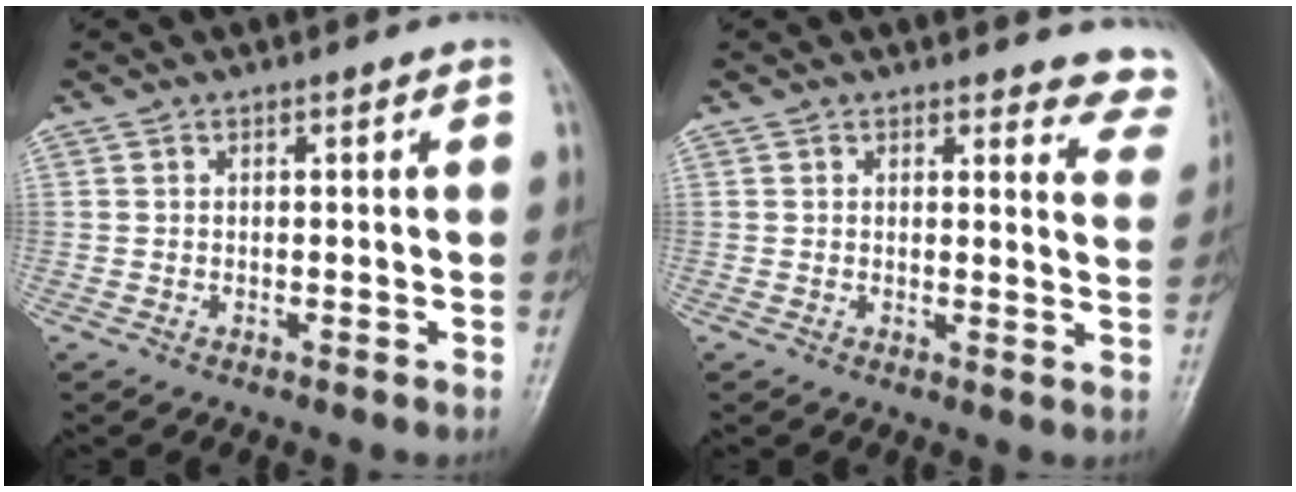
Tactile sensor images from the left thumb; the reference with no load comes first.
{"total": 8.2, "force": [7.9, 2.2, 0.4], "torque": [0.048, -0.062, 0.050]}